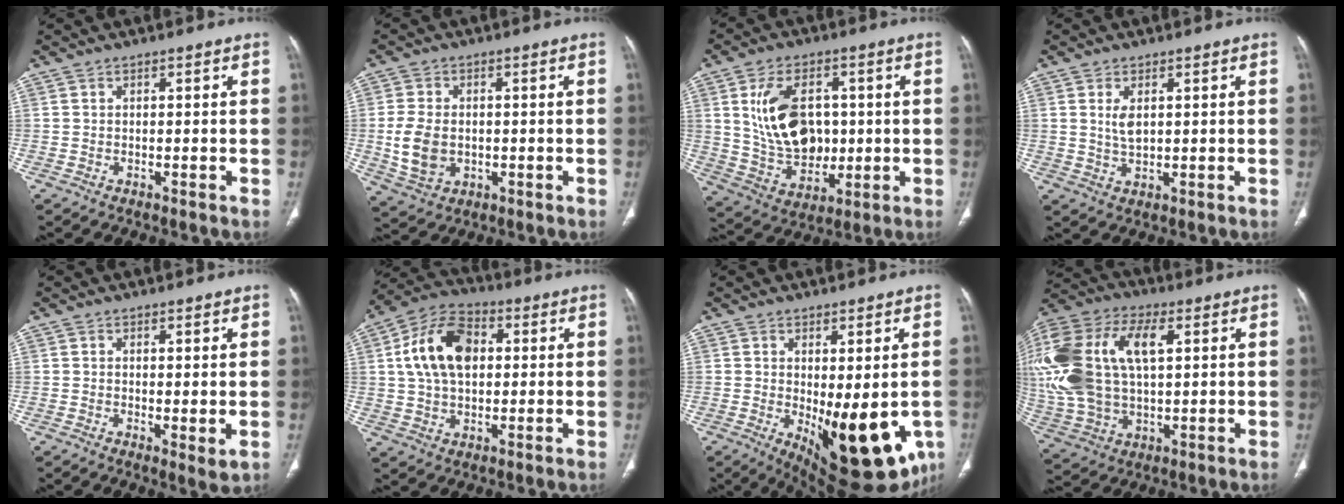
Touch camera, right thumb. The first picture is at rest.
{"total": 8.5, "force": [-0.6, 6.1, 5.8], "torque": [-0.112, -0.002, -0.002]}
{"total": 15.1, "force": [2.2, 10.3, 10.8], "torque": [-0.155, -0.007, 0.053]}
{"total": 3.5, "force": [0.9, 1.8, 2.9], "torque": [-0.052, -0.007, 0.023]}
{"total": 2.9, "force": [-0.1, 0.8, 2.8], "torque": [-0.051, -0.015, -0.001]}
{"total": 14.4, "force": [2.6, 9.3, 10.7], "torque": [-0.180, 0.015, 0.039]}
{"total": 17.8, "force": [-4.0, 7.3, 15.7], "torque": [-0.181, -0.023, -0.028]}
{"total": 25.6, "force": [5.4, 14.6, 20.3], "torque": [-0.468, 0.020, 0.101]}